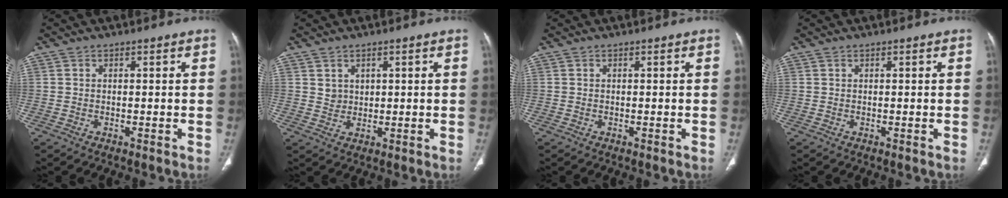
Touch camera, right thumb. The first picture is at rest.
{"total": 2.2, "force": [1.2, 1.8, 0.5], "torque": [0.007, -0.009, 0.024]}
{"total": 0.0}
{"total": 0.0}